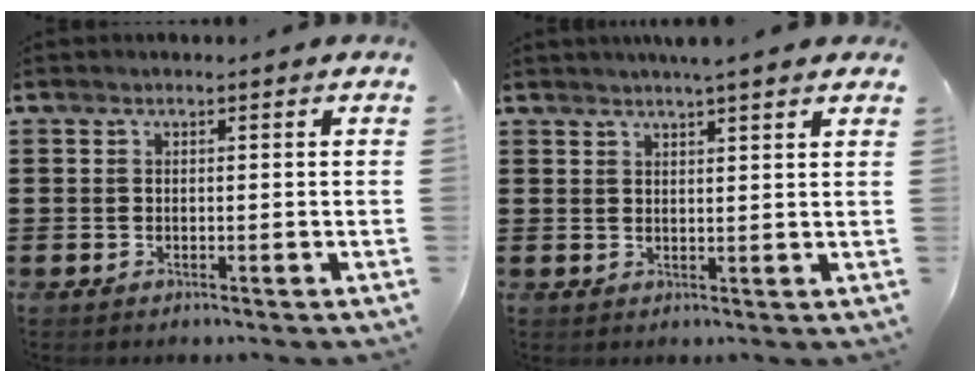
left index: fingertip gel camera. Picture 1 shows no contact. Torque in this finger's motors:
{"motor_torque": [2.14, 0.00, 0.52, 0.04]}